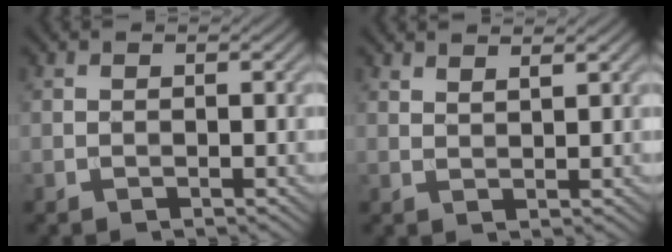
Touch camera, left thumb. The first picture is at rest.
{"total": 1.8, "force": [1.5, 0.2, 0.9], "torque": [-0.019, -0.004, 0.031]}